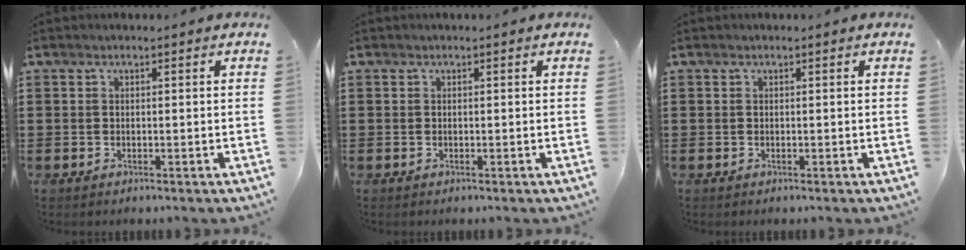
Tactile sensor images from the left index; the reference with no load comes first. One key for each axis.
{"total": 0.0}
{"total": 0.0}